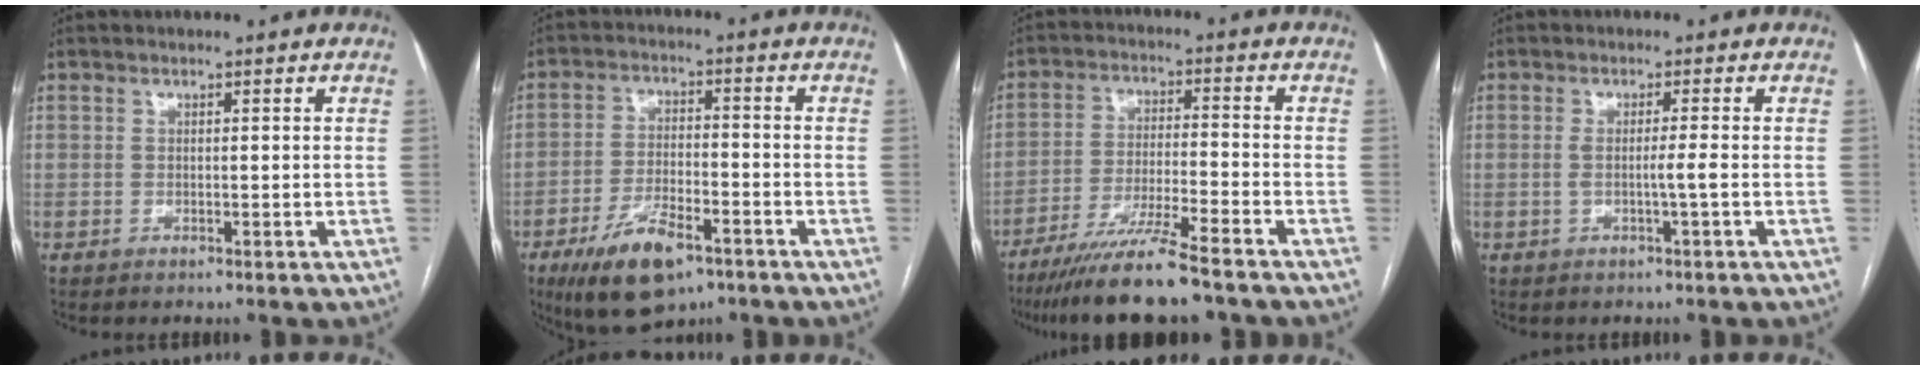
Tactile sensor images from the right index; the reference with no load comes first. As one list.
[{"total": 10.9, "force": [-6.6, 3.9, 7.8], "torque": [-0.150, -0.010, -0.110]}, {"total": 11.6, "force": [-9.3, -0.2, 7.0], "torque": [-0.119, -0.033, -0.159]}, {"total": 2.1, "force": [-0.5, -0.6, 1.9], "torque": [-0.033, -0.001, -0.010]}]